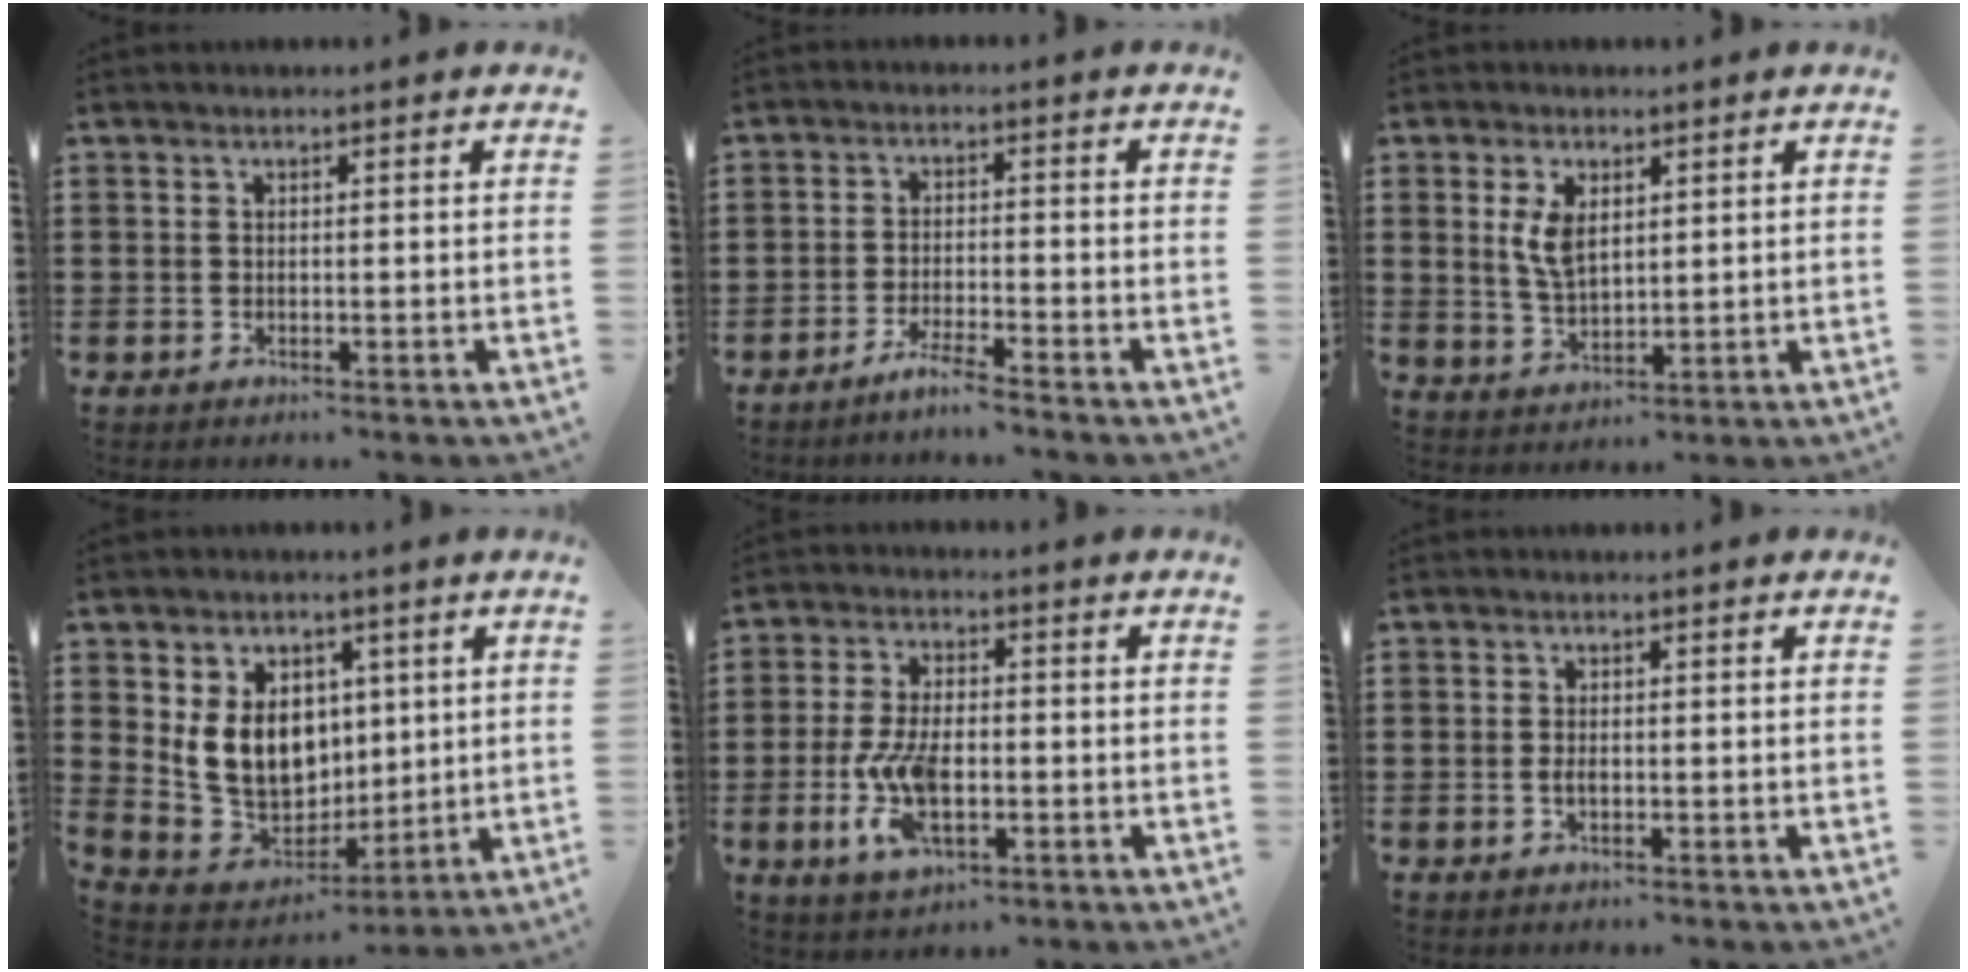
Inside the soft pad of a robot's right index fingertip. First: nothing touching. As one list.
[{"total": 3.2, "force": [-2.9, -0.4, 1.3], "torque": [-0.029, -0.001, -0.058]}, {"total": 5.2, "force": [1.7, 2.7, 4.1], "torque": [-0.088, 0.008, 0.030]}, {"total": 11.0, "force": [1.5, 8.9, 6.3], "torque": [-0.153, 0.006, 0.032]}, {"total": 8.8, "force": [-2.3, 4.1, 7.5], "torque": [-0.172, -0.008, -0.045]}, {"total": 1.2, "force": [-0.3, 0.6, 1.1], "torque": [-0.021, 0.000, -0.005]}]